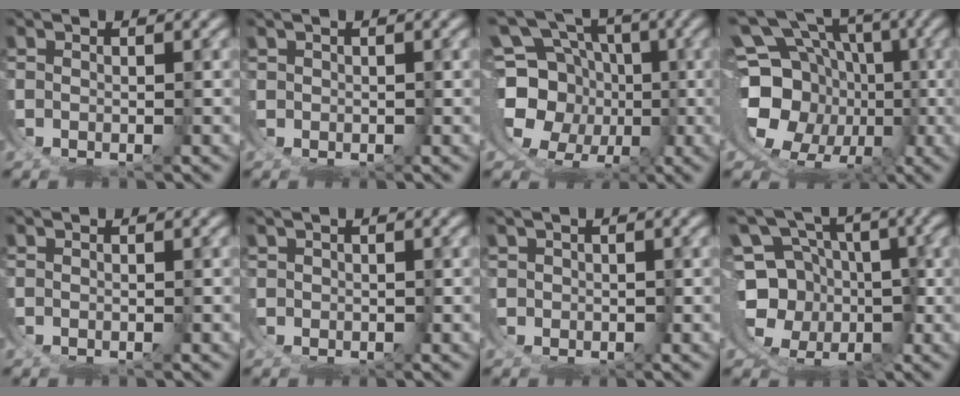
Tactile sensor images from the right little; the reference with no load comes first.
{"total": 1.9, "force": [0.0, 1.8, 0.6], "torque": [-0.029, -0.009, 0.002]}
{"total": 14.7, "force": [-0.7, 12.1, 8.3], "torque": [-0.181, -0.055, -0.007]}
{"total": 18.6, "force": [-0.9, 14.9, 11.1], "torque": [-0.205, -0.057, -0.010]}
{"total": 0.0}
{"total": 2.3, "force": [-0.1, 2.2, 0.8], "torque": [-0.031, -0.011, 0.000]}
{"total": 4.1, "force": [-0.4, 3.9, 1.4], "torque": [-0.048, -0.018, -0.007]}
{"total": 14.3, "force": [-1.8, 11.5, 8.3], "torque": [-0.178, -0.060, -0.024]}